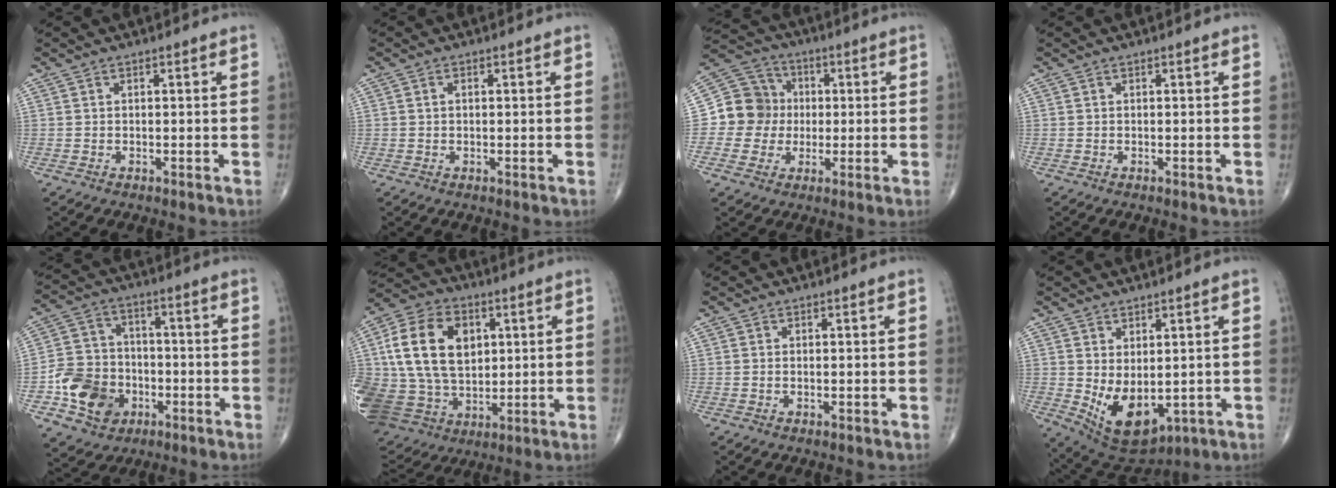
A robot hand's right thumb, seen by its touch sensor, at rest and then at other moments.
{"total": 0.9, "force": [0.1, 0.5, 0.7], "torque": [-0.014, 0.004, 0.002]}
{"total": 10.6, "force": [-0.2, 10.1, 3.2], "torque": [-0.025, 0.026, -0.010]}
{"total": 0.0}
{"total": 13.0, "force": [-4.5, 10.6, 6.1], "torque": [-0.078, 0.023, -0.077]}
{"total": 25.3, "force": [4.6, 18.4, 16.7], "torque": [-0.334, 0.010, 0.099]}
{"total": 0.0}
{"total": 10.4, "force": [-0.9, 6.0, 8.4], "torque": [-0.127, -0.012, 0.016]}